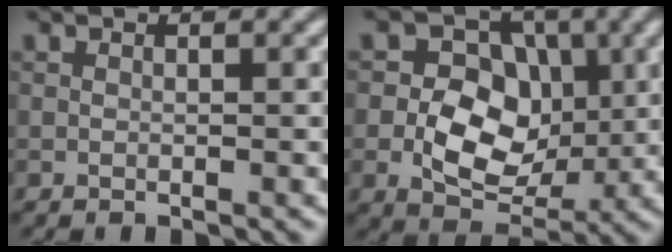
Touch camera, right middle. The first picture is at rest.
{"total": 7.1, "force": [-0.4, 5.5, 4.5], "torque": [-0.067, 0.000, -0.013]}